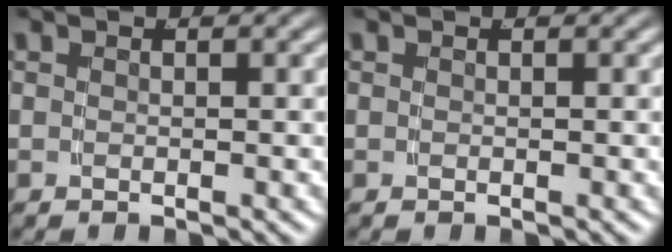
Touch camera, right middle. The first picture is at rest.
{"total": 0.0}